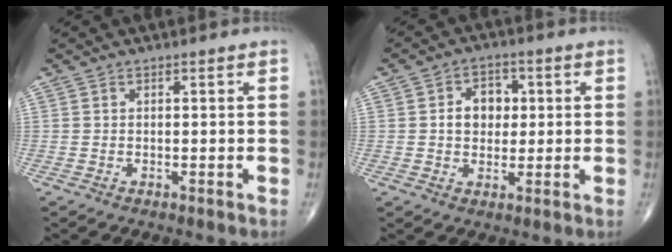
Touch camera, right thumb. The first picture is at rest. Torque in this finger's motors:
{"motor_torque": [0.10, 1.61, 0.62, -0.04, 0.03]}